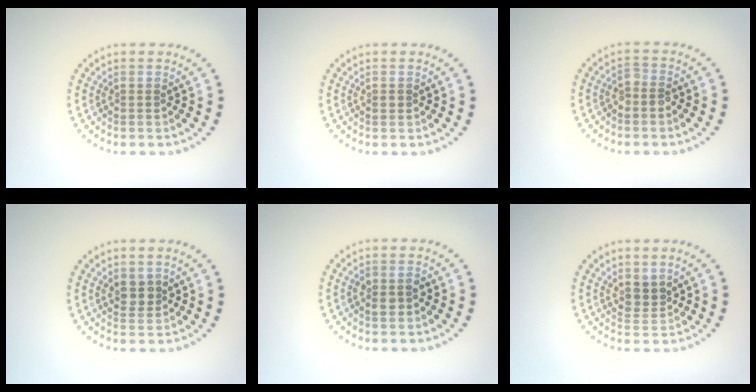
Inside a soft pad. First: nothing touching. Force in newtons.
{"total": 0.7, "press": 0.7, "slide": 0.0}
{"total": 1.5, "press": 1.3, "slide": 0.7}
{"total": 1.8, "press": 1.7, "slide": 0.6}
{"total": 1.5, "press": 1.5, "slide": 0.3}
{"total": 1.9, "press": 1.5, "slide": 1.2}